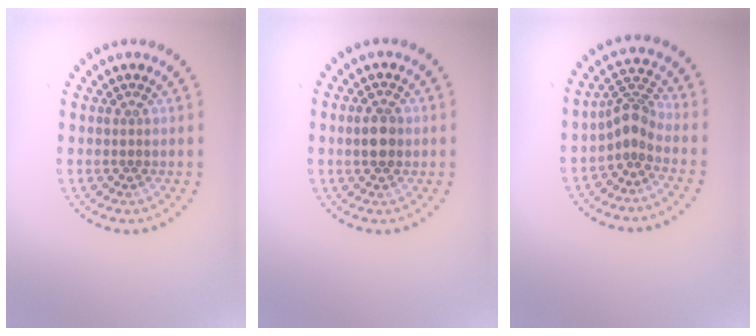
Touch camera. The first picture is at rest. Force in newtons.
{"total": 2.9, "press": 2.9, "slide": 0.1}
{"total": 2.7, "press": 1.9, "slide": 1.9}